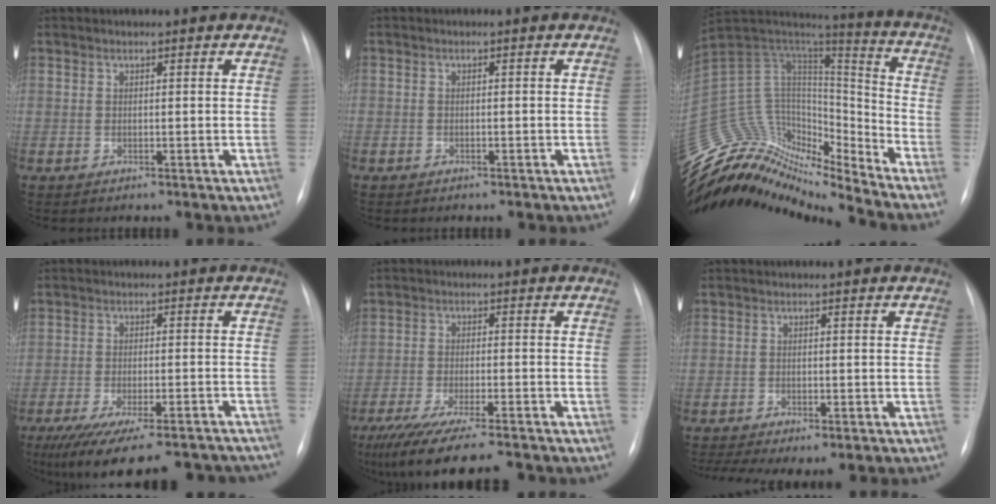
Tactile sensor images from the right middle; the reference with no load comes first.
{"total": 1.0, "force": [-0.7, 0.6, 0.2], "torque": [-0.008, 0.002, -0.011]}
{"total": 23.0, "force": [-21.8, 4.6, 5.7], "torque": [-0.119, 0.078, -0.360]}
{"total": 19.8, "force": [-16.9, 4.1, 9.3], "torque": [-0.124, -0.016, -0.224]}
{"total": 13.8, "force": [-11.1, 1.6, 8.0], "torque": [-0.136, -0.036, -0.176]}
{"total": 9.1, "force": [-7.1, 2.4, 5.1], "torque": [-0.079, 0.003, -0.102]}